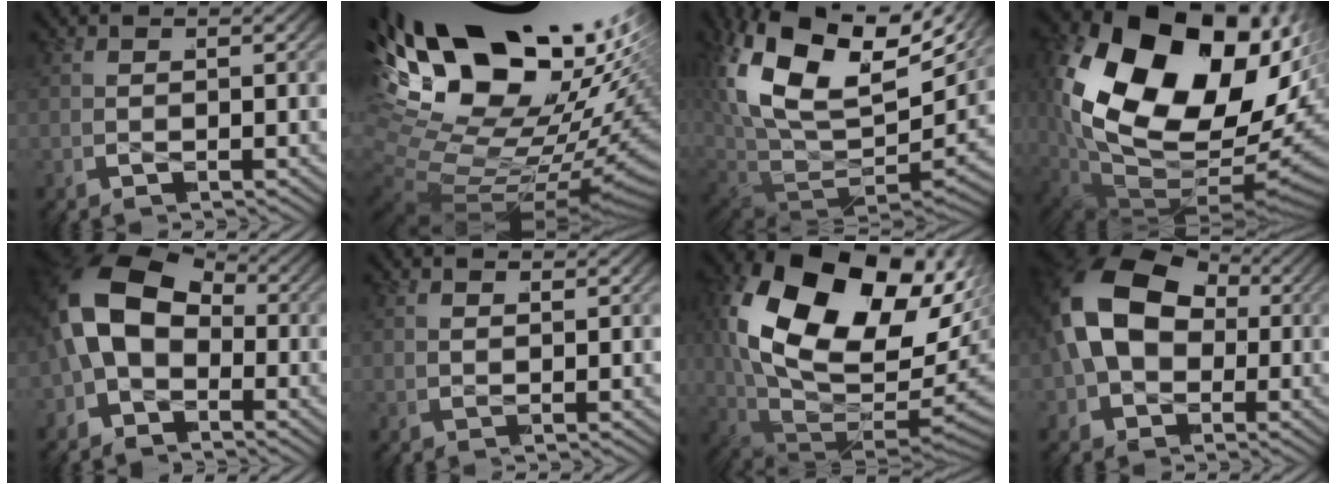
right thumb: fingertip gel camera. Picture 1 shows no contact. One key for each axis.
{"total": 25.7, "fx": 2.5, "fy": 16.2, "fz": 19.8, "tx": -0.338, "ty": -0.027, "tz": 0.047}
{"total": 17.0, "fx": 3.5, "fy": 10.9, "fz": 12.6, "tx": -0.256, "ty": -0.024, "tz": 0.064}
{"total": 24.9, "fx": 0.7, "fy": 16.3, "fz": 18.7, "tx": -0.374, "ty": -0.064, "tz": 0.036}
{"total": 12.4, "fx": 0.7, "fy": 9.5, "fz": 8.1, "tx": -0.175, "ty": -0.005, "tz": -0.006}
{"total": 1.1, "fx": 1.0, "fy": -0.4, "fz": 0.0, "tx": 0.010, "ty": 0.004, "tz": 0.015}
{"total": 22.5, "fx": 1.7, "fy": 14.9, "fz": 16.8, "tx": -0.350, "ty": -0.056, "tz": 0.051}
{"total": 12.5, "fx": 1.9, "fy": 9.1, "fz": 8.3, "tx": -0.192, "ty": -0.011, "tz": 0.034}